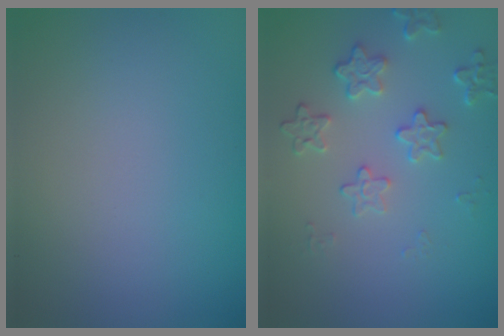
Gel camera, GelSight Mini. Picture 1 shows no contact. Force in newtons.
{"total": 2.6, "press": 2.0, "slide": 1.7}